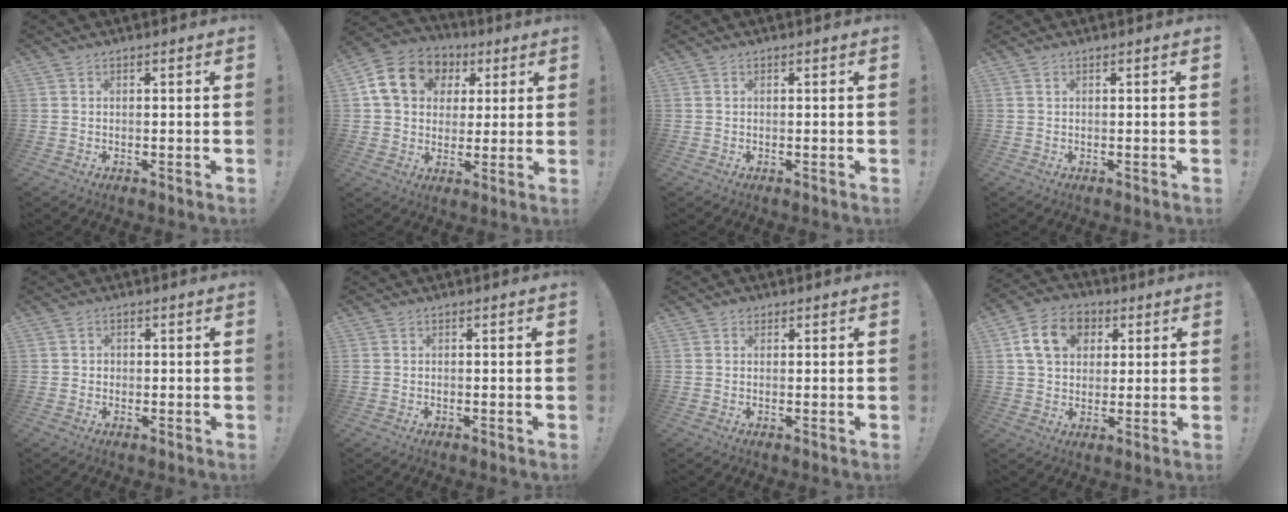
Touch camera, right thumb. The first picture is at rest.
{"total": 15.0, "force": [5.3, 11.9, 7.4], "torque": [-0.108, -0.009, 0.108]}
{"total": 0.0}
{"total": 0.6, "force": [0.1, -0.4, 0.5], "torque": [-0.006, -0.003, 0.000]}
{"total": 1.7, "force": [-0.2, 1.7, 0.4], "torque": [0.000, 0.001, -0.004]}
{"total": 0.0}
{"total": 1.5, "force": [1.0, 1.1, 0.0], "torque": [0.006, 0.001, 0.017]}
{"total": 13.2, "force": [4.3, 10.2, 7.1], "torque": [-0.100, -0.005, 0.086]}